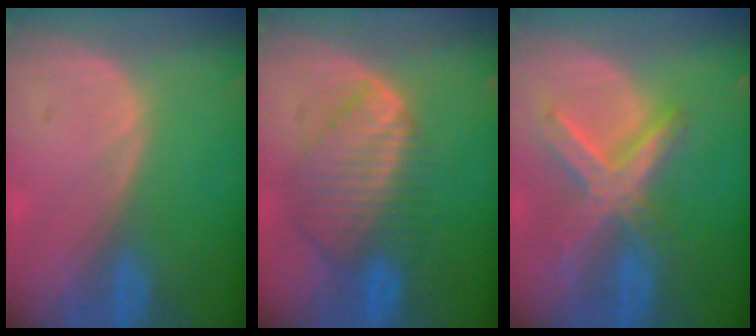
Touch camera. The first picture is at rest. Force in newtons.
{"total": 8.7, "press": 7.7, "slide": 4.0}
{"total": 8.1, "press": 7.0, "slide": 4.1}